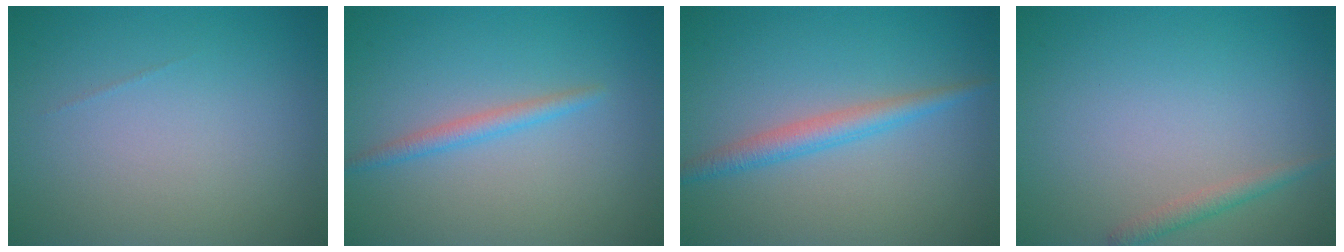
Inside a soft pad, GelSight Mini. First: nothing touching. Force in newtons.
{"total": 1.6, "press": 1.6, "slide": 0.0}
{"total": 2.4, "press": 2.4, "slide": 0.0}
{"total": 1.3, "press": 1.3, "slide": 0.1}